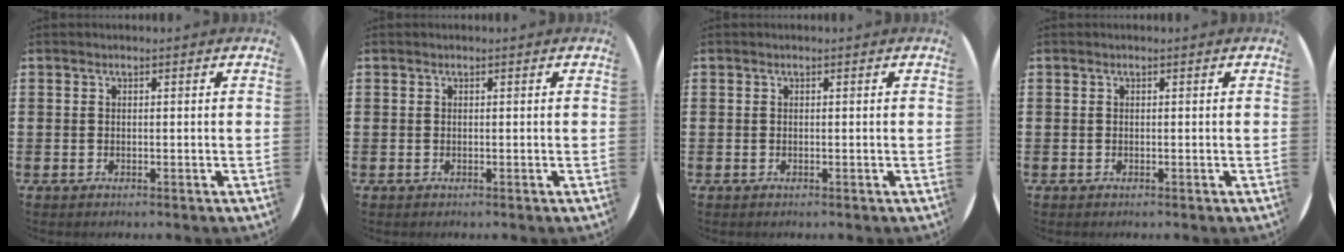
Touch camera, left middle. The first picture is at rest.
{"total": 0.0}
{"total": 0.0}
{"total": 0.0}